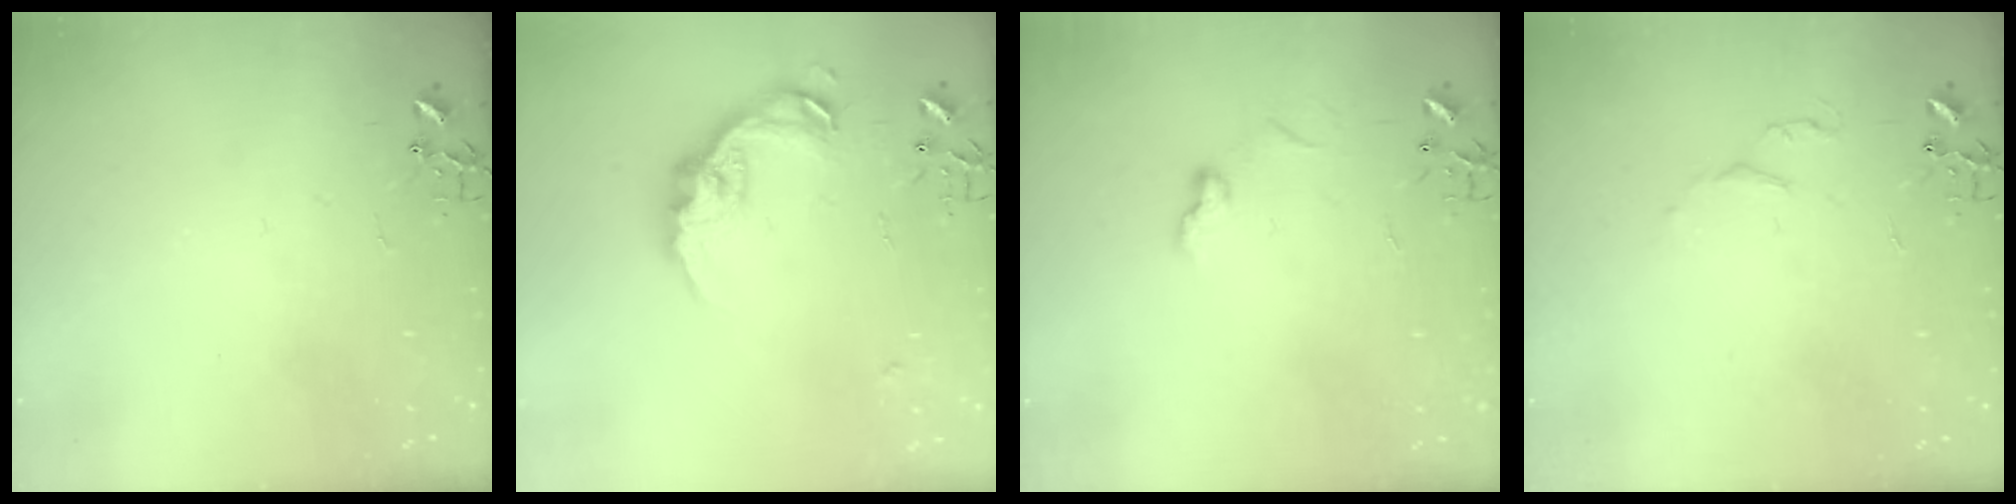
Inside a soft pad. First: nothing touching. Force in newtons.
{"total": 15.4, "press": 15.4, "slide": 0.9}
{"total": 6.8, "press": 6.7, "slide": 0.6}
{"total": 4.5, "press": 4.5, "slide": 0.7}